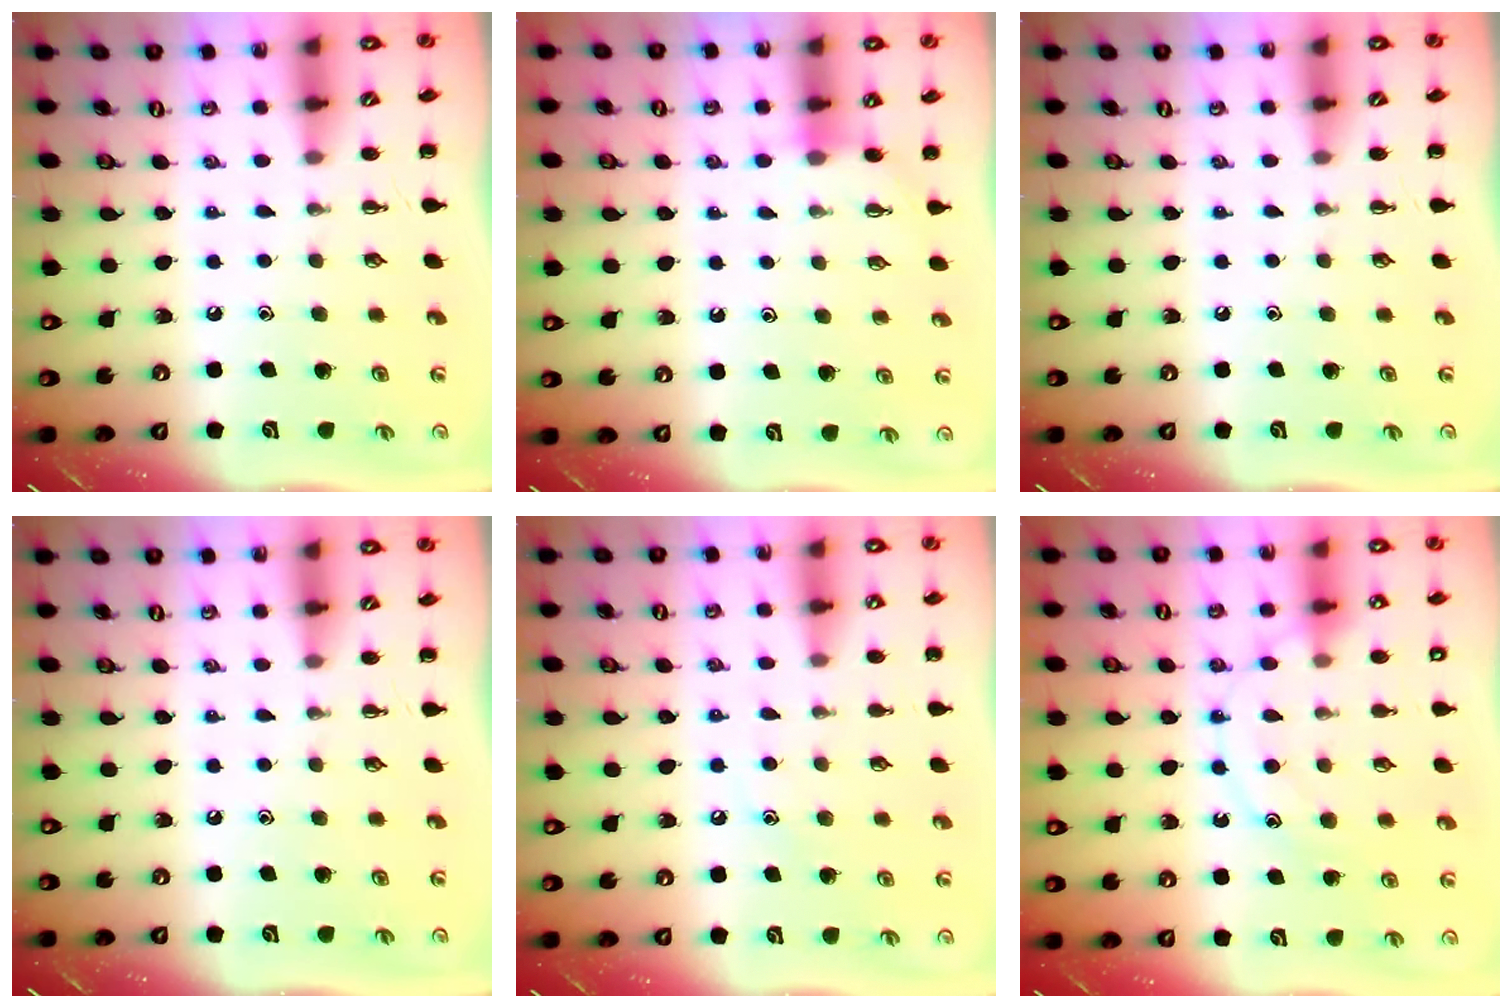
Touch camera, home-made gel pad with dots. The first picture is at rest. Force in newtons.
{"total": 3.4, "press": 3.3, "slide": 1.0}
{"total": 0.0}
{"total": 0.0}
{"total": 8.5, "press": 8.3, "slide": 1.9}
{"total": 12.9, "press": 12.9, "slide": 0.6}